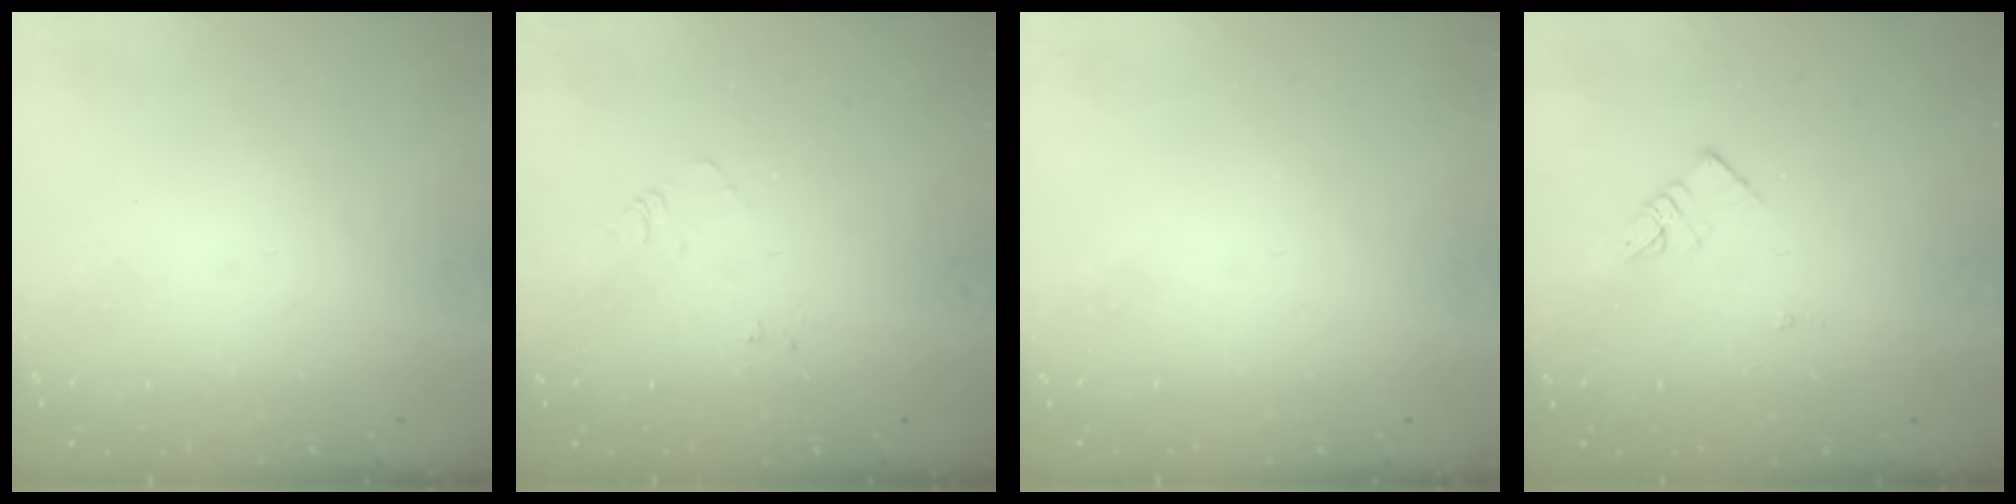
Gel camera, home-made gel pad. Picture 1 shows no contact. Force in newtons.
{"total": 6.0, "press": 6.0, "slide": 0.7}
{"total": 0.0}
{"total": 3.3, "press": 3.3, "slide": 0.3}